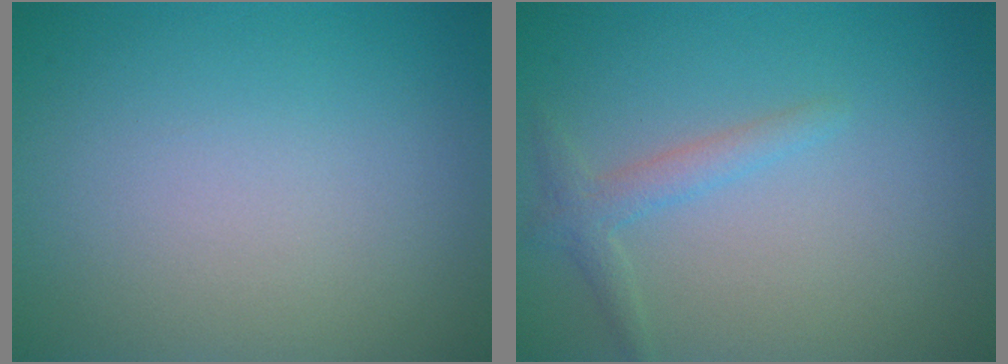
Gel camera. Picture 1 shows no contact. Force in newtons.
{"total": 1.8, "press": 1.8, "slide": 0.1}